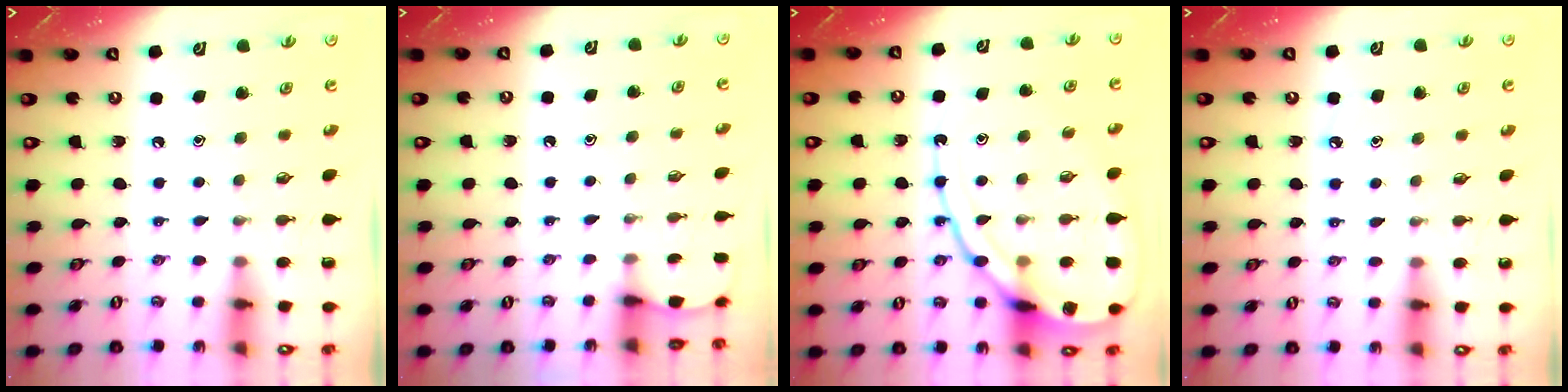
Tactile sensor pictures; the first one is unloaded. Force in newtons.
{"total": 2.4, "press": 2.4, "slide": 0.2}
{"total": 14.4, "press": 14.3, "slide": 1.4}
{"total": 4.8, "press": 4.8, "slide": 0.3}